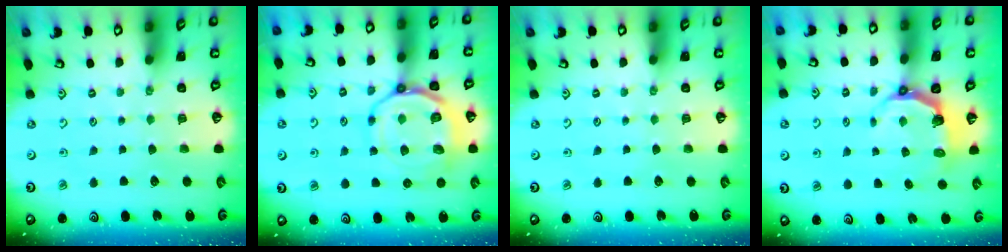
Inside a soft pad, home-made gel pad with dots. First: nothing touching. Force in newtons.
{"total": 13.7, "press": 13.5, "slide": 2.2}
{"total": 0.0}
{"total": 4.9, "press": 3.2, "slide": 3.7}